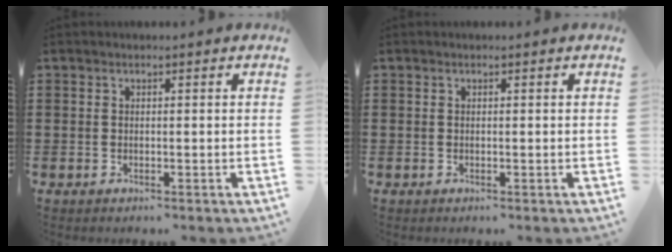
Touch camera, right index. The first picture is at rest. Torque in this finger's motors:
{"motor_torque": [0.05, 0.05, 0.00, 0.00]}